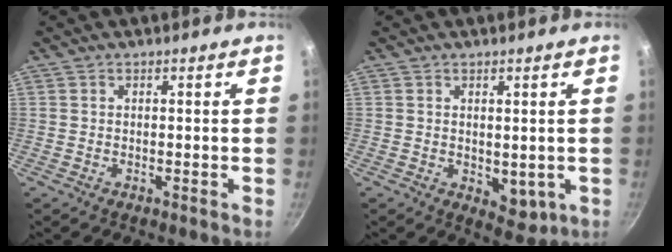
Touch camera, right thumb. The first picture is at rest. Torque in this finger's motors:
{"motor_torque": [-0.53, 0.18, -0.14, 0.13, -0.02]}